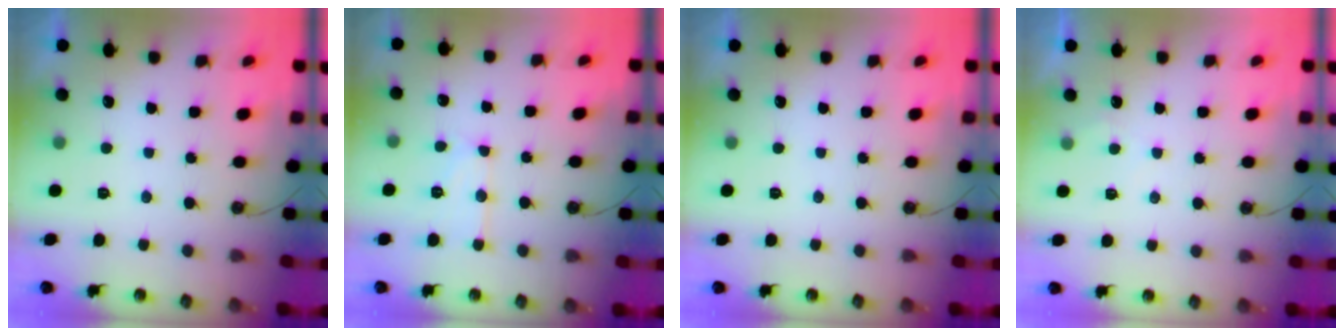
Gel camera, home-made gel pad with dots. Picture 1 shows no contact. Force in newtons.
{"total": 10.5, "press": 10.4, "slide": 1.0}
{"total": 0.0}
{"total": 3.8, "press": 3.8, "slide": 0.4}